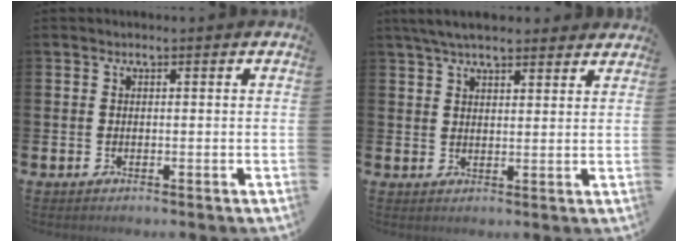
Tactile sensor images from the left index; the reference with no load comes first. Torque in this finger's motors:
{"motor_torque": [2.14, 0.00, 0.80, 0.21]}